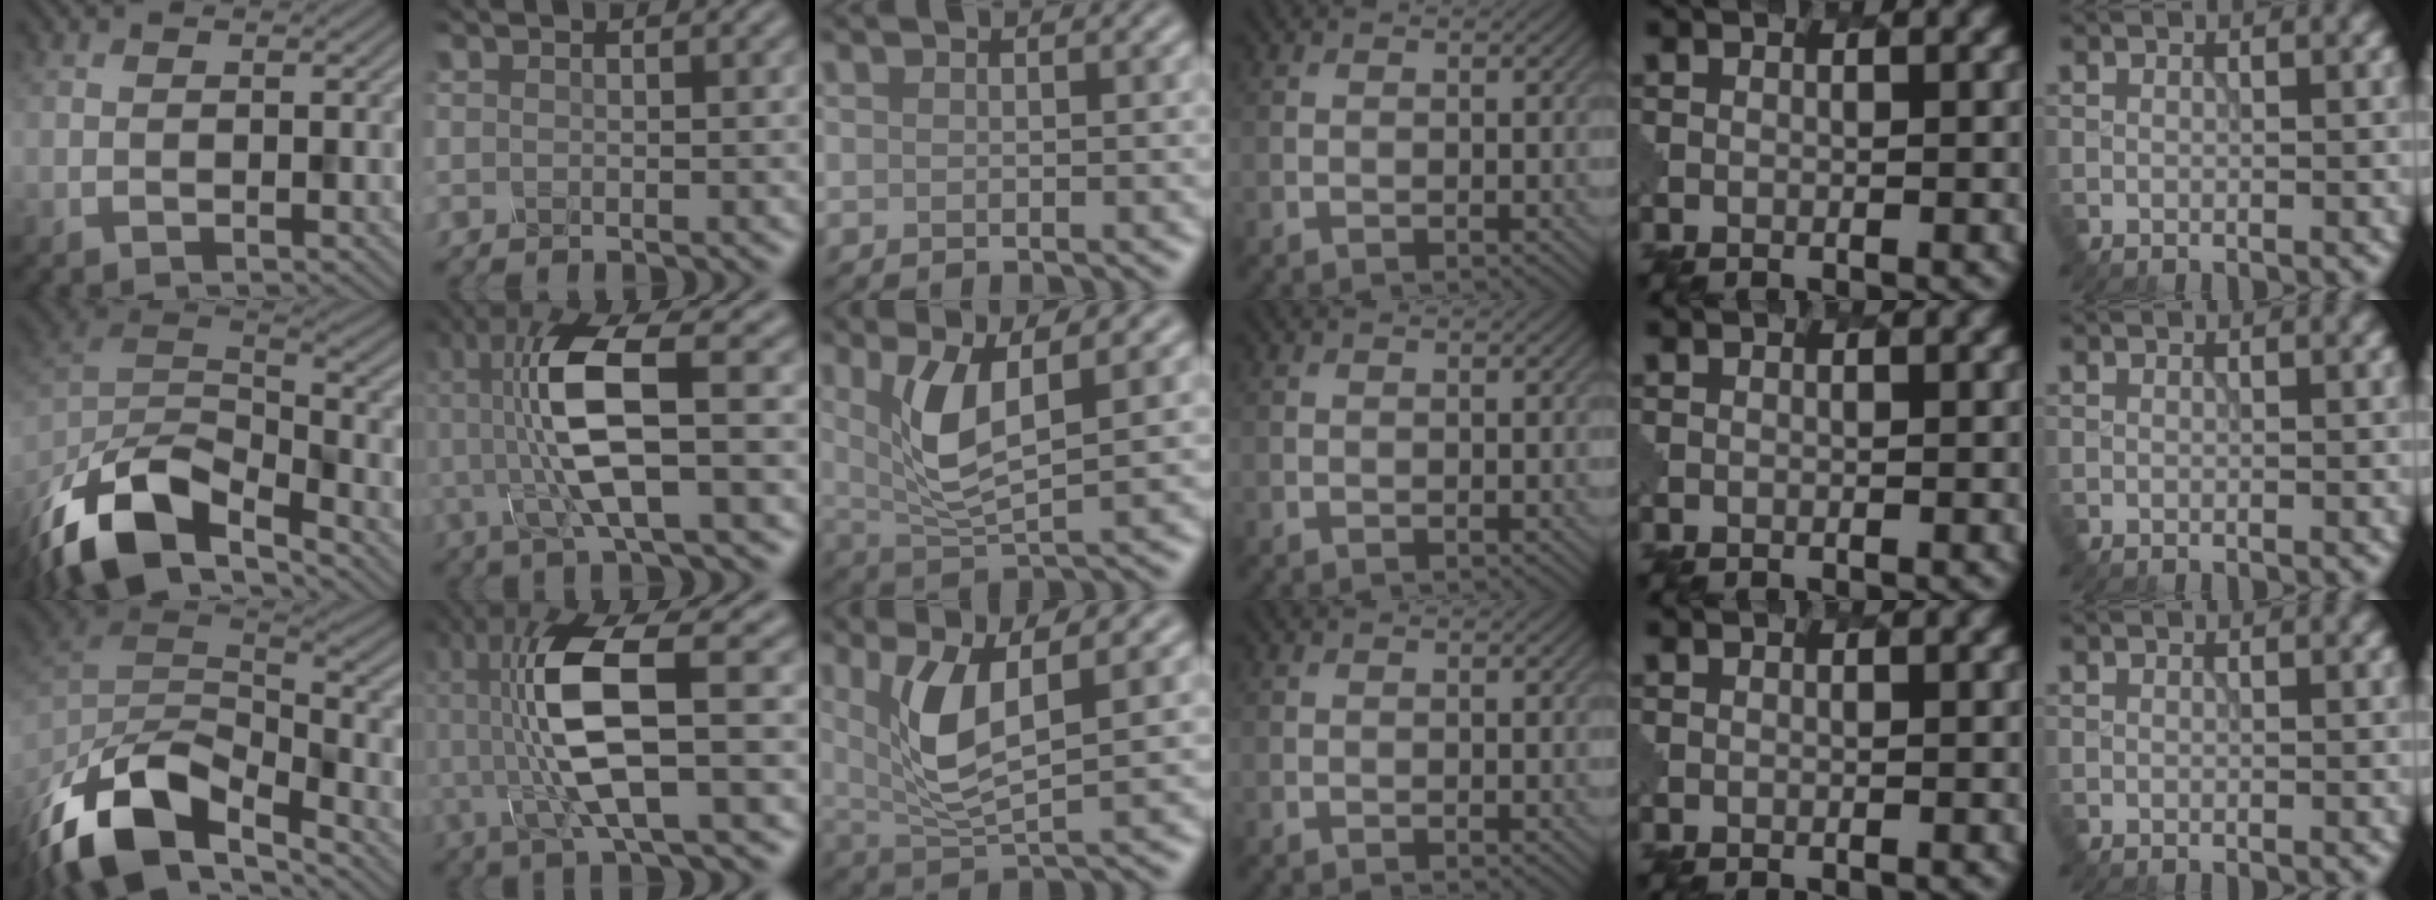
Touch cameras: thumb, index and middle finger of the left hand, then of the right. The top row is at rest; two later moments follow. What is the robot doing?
{"motion": "twist", "object": "rubiks cube"}